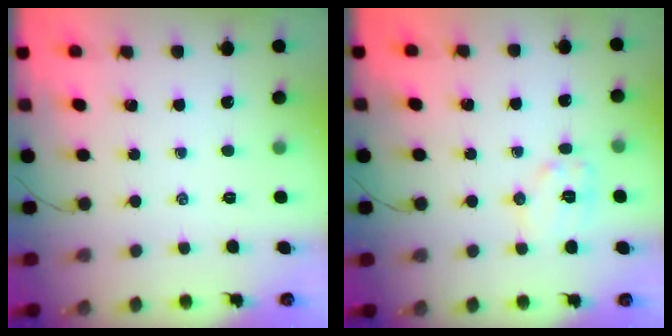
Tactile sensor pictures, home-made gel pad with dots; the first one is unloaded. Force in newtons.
{"total": 7.7, "press": 7.7, "slide": 0.7}